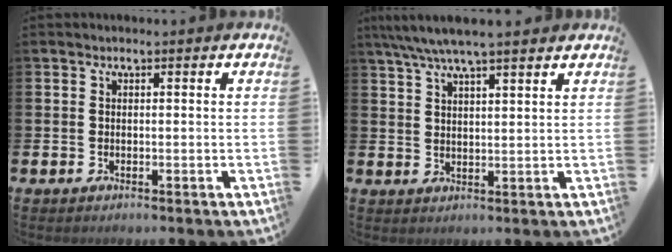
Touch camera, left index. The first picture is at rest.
{"total": 5.9, "force": [5.2, 0.6, 2.7], "torque": [-0.064, -0.012, 0.094]}